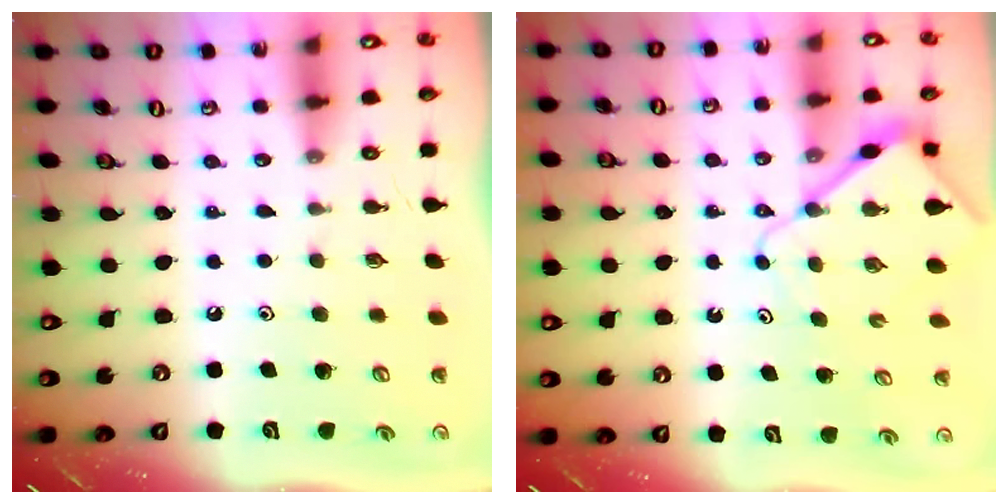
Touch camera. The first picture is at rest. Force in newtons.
{"total": 8.4, "press": 8.3, "slide": 1.0}